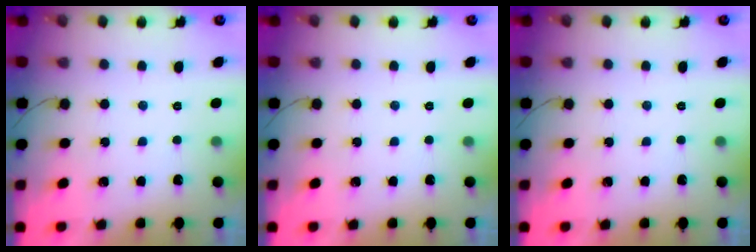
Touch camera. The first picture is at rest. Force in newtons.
{"total": 0.0}
{"total": 0.0}